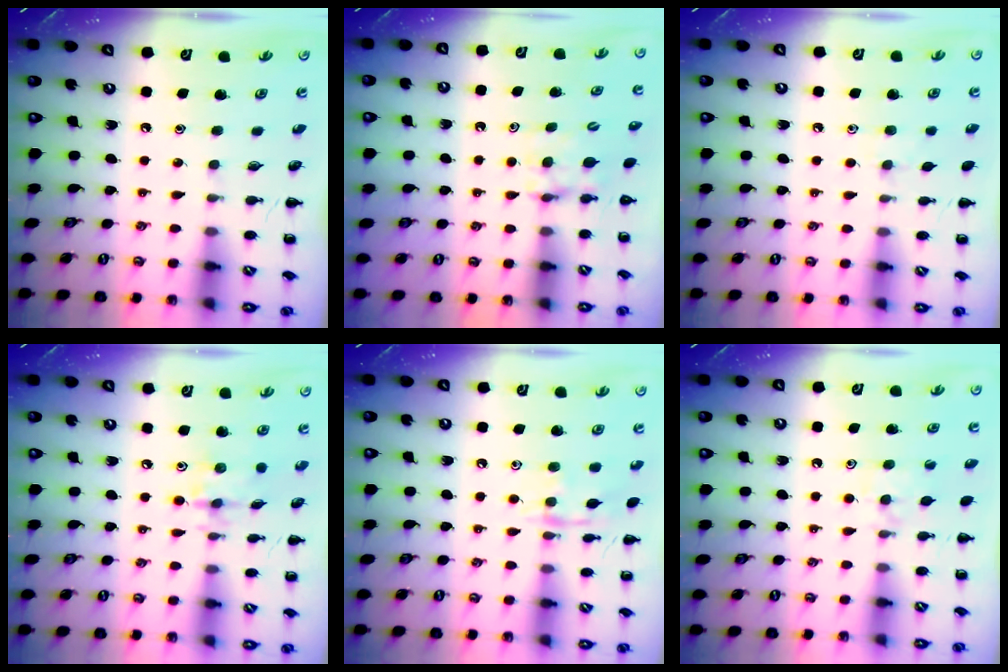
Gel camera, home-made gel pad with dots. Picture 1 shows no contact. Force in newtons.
{"total": 5.9, "press": 5.7, "slide": 1.6}
{"total": 3.2, "press": 3.0, "slide": 1.3}
{"total": 5.4, "press": 5.4, "slide": 0.5}
{"total": 8.6, "press": 8.6, "slide": 0.5}
{"total": 6.2, "press": 5.9, "slide": 1.9}